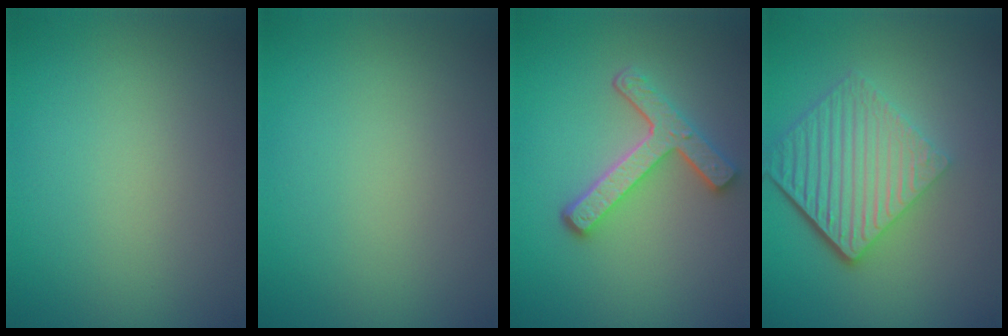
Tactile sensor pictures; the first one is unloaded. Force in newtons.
{"total": 0.0}
{"total": 4.3, "press": 3.3, "slide": 2.7}
{"total": 6.5, "press": 4.3, "slide": 4.9}